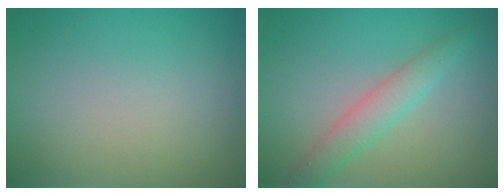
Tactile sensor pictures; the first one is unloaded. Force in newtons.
{"total": 2.9, "press": 2.9, "slide": 0.1}